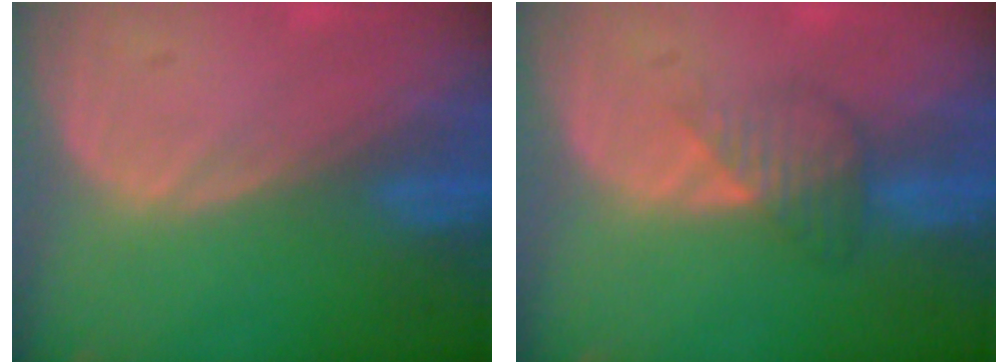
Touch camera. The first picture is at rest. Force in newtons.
{"total": 3.1, "press": 3.1, "slide": 0.5}